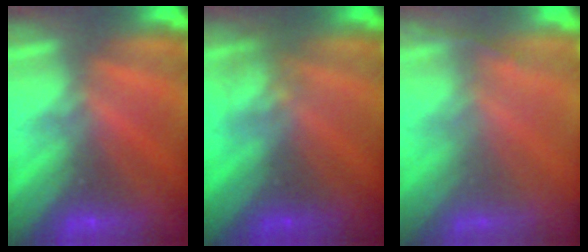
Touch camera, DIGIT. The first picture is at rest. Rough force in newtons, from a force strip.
{"total": 2.4}
{"total": 1.4}